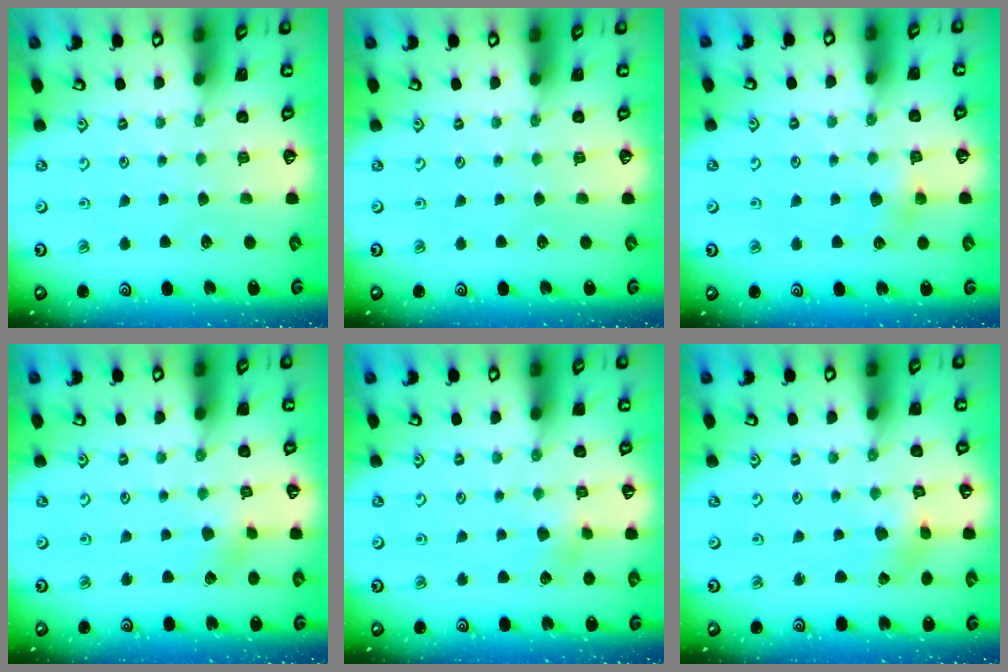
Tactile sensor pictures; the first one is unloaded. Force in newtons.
{"total": 0.0}
{"total": 5.8, "press": 5.7, "slide": 1.3}
{"total": 2.6, "press": 2.5, "slide": 0.8}
{"total": 3.0, "press": 2.9, "slide": 0.4}
{"total": 1.4, "press": 1.4, "slide": 0.2}